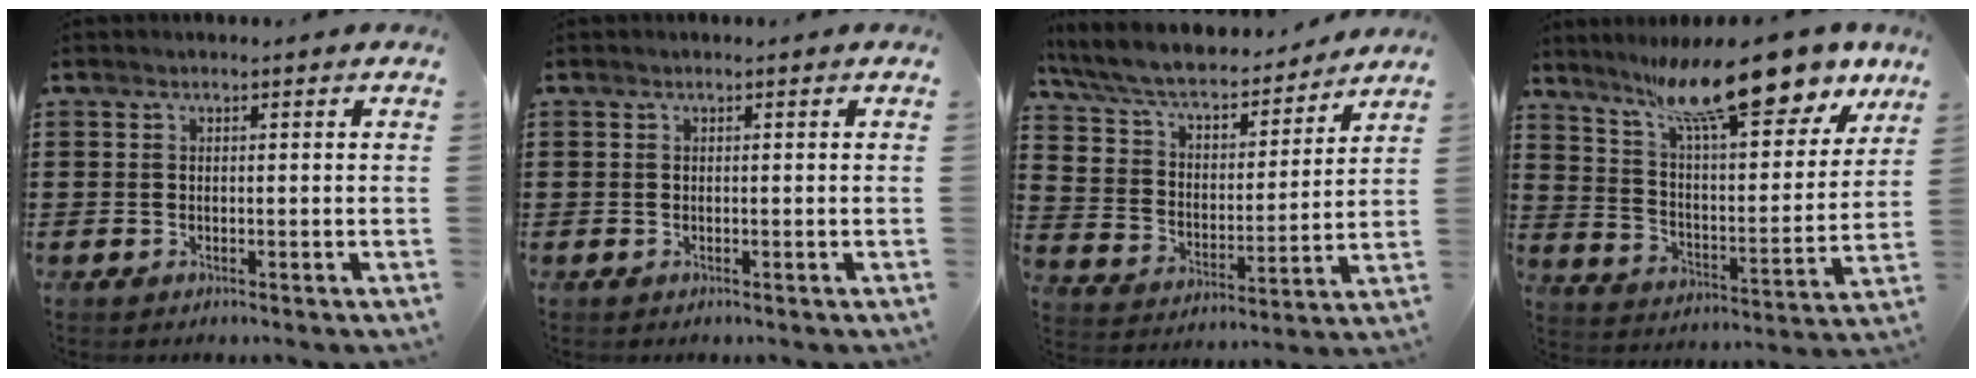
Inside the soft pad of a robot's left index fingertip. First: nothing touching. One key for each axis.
{"total": 0.0}
{"total": 6.6, "fx": 5.8, "fy": 2.1, "fz": 2.4, "tx": -0.076, "ty": -0.040, "tz": 0.099}
{"total": 17.0, "fx": 12.5, "fy": 3.1, "fz": 11.2, "tx": -0.206, "ty": -0.064, "tz": 0.208}